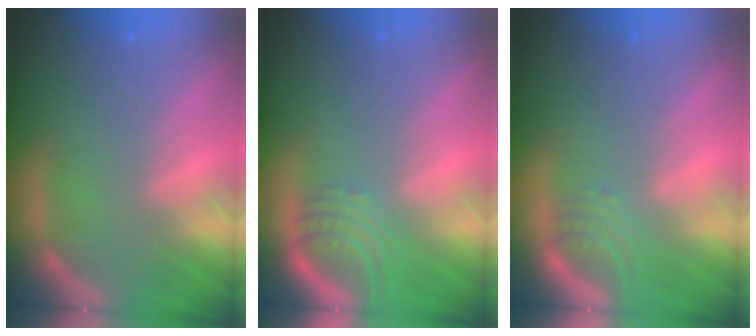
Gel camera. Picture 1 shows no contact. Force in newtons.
{"total": 3.9}
{"total": 2.5}